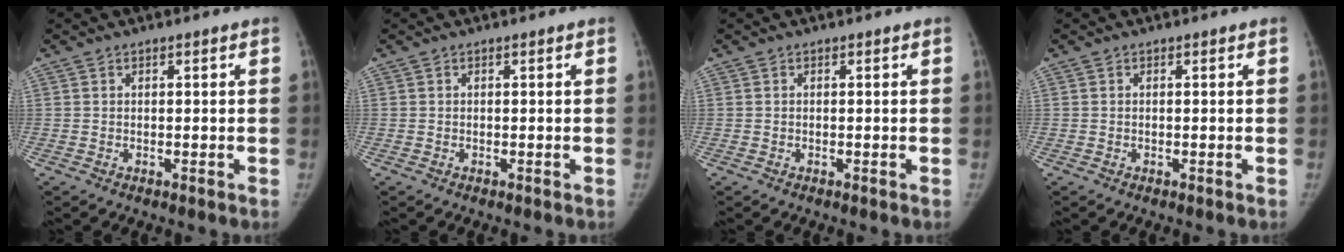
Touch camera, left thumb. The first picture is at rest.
{"total": 0.0}
{"total": 0.0}
{"total": 0.0}